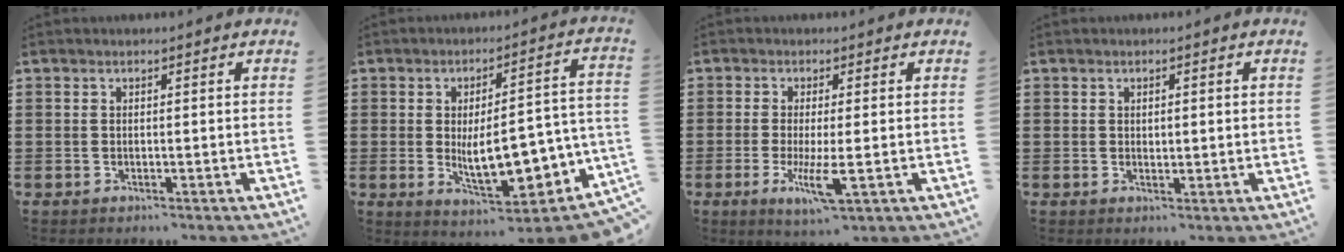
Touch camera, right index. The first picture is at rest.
{"total": 11.0, "force": [-2.6, 4.2, 9.9], "torque": [-0.141, -0.005, -0.040]}
{"total": 6.3, "force": [-1.7, 0.9, 6.0], "torque": [-0.127, -0.026, -0.031]}
{"total": 0.8, "force": [0.3, 0.3, 0.7], "torque": [-0.013, 0.002, 0.005]}